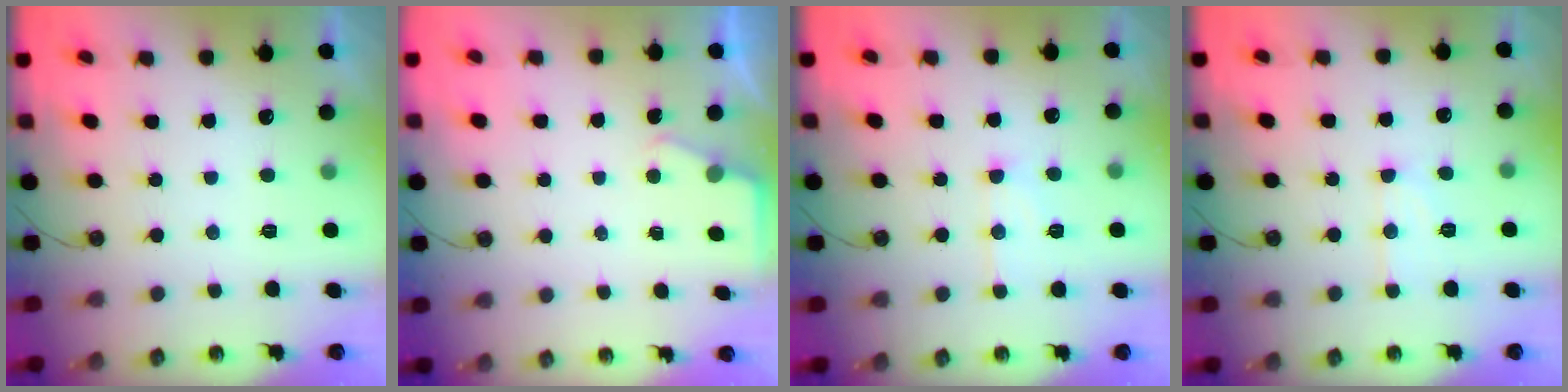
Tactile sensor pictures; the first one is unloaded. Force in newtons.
{"total": 2.3, "press": 2.3, "slide": 0.4}
{"total": 9.7, "press": 9.7, "slide": 0.9}
{"total": 8.4, "press": 8.3, "slide": 0.8}